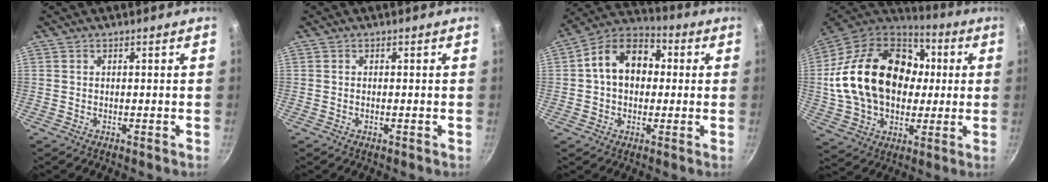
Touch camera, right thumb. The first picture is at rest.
{"total": 0.7, "force": [-0.2, 0.2, 0.6], "torque": [-0.011, 0.002, -0.004]}
{"total": 13.0, "force": [1.4, 9.6, 8.8], "torque": [-0.105, 0.031, 0.001]}
{"total": 28.3, "force": [2.7, 20.2, 19.7], "torque": [-0.333, 0.031, 0.052]}